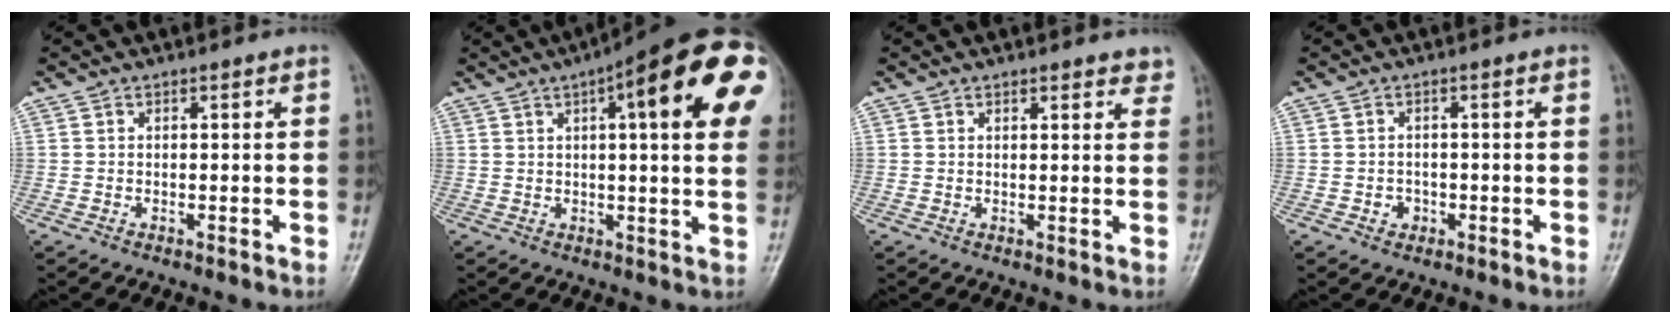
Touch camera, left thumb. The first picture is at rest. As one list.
[{"total": 22.0, "force": [7.5, 5.5, 19.9], "torque": [-0.245, 0.015, 0.092]}, {"total": 3.2, "force": [2.7, 1.2, 1.2], "torque": [0.012, -0.010, 0.027]}, {"total": 1.8, "force": [-0.8, 1.6, 0.4], "torque": [0.004, 0.006, -0.010]}]